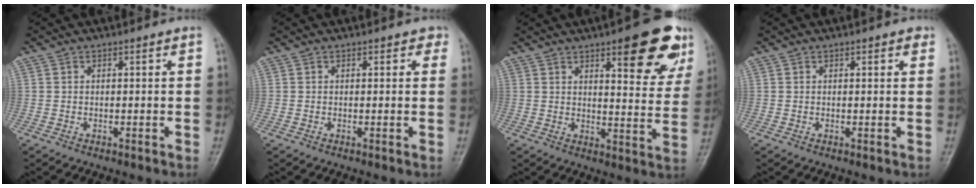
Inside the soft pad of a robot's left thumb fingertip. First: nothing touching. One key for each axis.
{"total": 1.6, "fx": 0.9, "fy": 1.0, "fz": 0.8, "tx": 0.009, "ty": 0.000, "tz": 0.005}
{"total": 15.7, "fx": 8.7, "fy": 4.9, "fz": 12.0, "tx": -0.106, "ty": -0.041, "tz": 0.113}
{"total": 1.5, "fx": 0.9, "fy": 0.7, "fz": 1.0, "tx": -0.004, "ty": -0.002, "tz": 0.009}